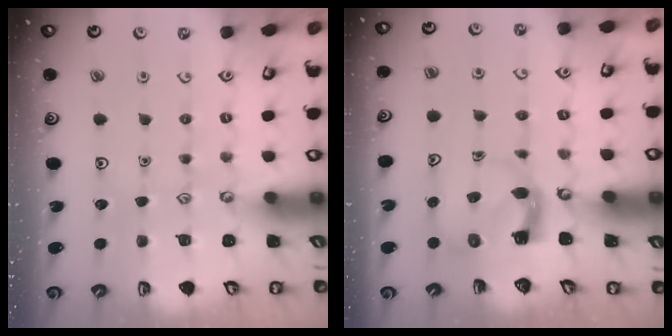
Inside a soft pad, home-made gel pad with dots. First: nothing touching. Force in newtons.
{"total": 3.9, "press": 3.8, "slide": 0.6}